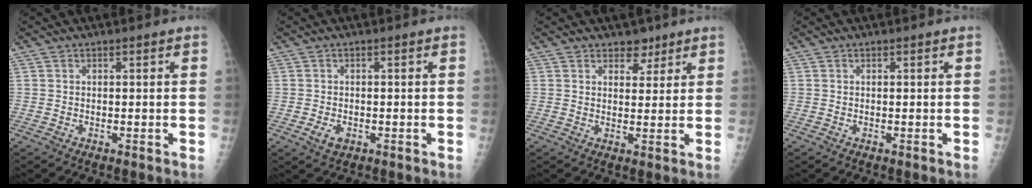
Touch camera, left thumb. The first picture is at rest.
{"total": 2.7, "force": [-0.9, 1.8, 1.7], "torque": [-0.028, -0.001, -0.010]}
{"total": 3.6, "force": [2.6, 2.2, 1.0], "torque": [0.007, -0.016, 0.039]}
{"total": 0.0}